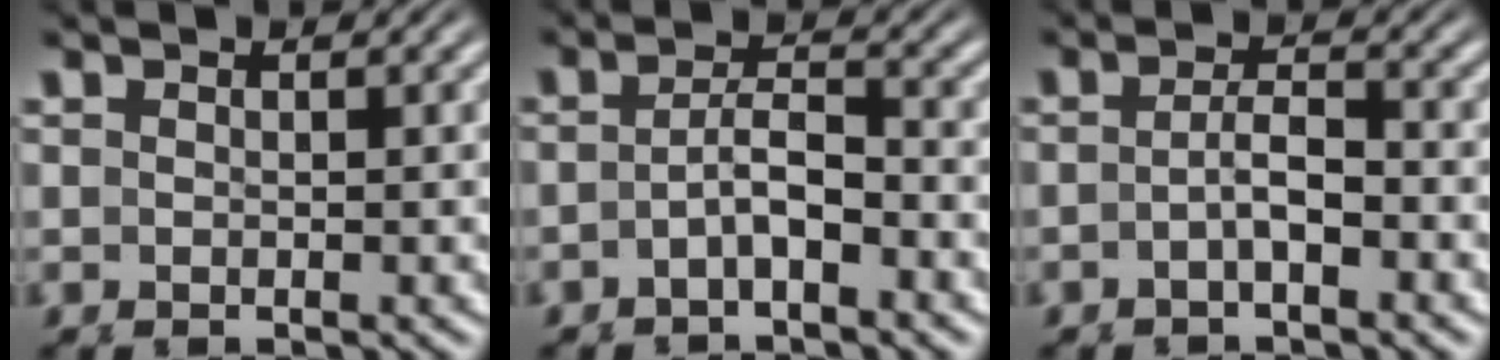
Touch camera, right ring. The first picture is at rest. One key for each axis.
{"total": 2.5, "fx": -1.6, "fy": 0.4, "fz": 1.9, "tx": -0.032, "ty": -0.007, "tz": -0.024}
{"total": 2.1, "fx": -1.2, "fy": 0.1, "fz": 1.7, "tx": -0.028, "ty": -0.004, "tz": -0.020}